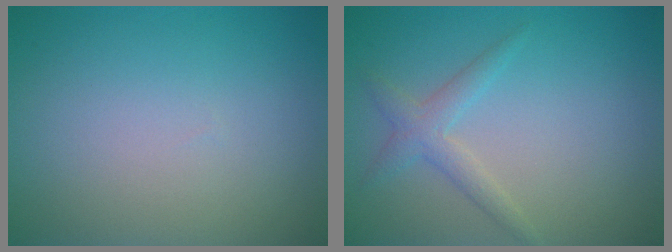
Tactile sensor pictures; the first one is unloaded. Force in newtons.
{"total": 2.0, "press": 2.0, "slide": 0.1}